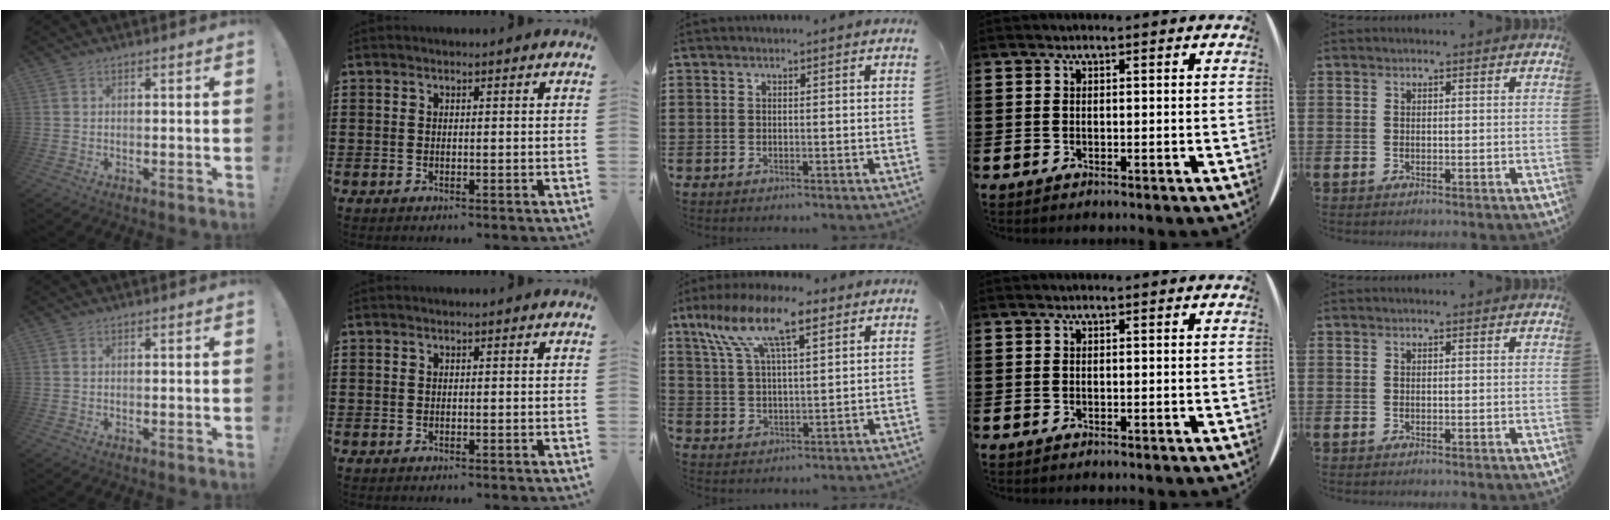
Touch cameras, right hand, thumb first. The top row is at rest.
{"middle": {"total": 11.9, "force": [7.5, 3.9, 8.4], "torque": [-0.171, -0.002, 0.134]}}